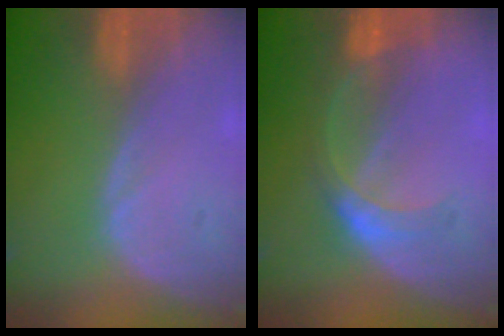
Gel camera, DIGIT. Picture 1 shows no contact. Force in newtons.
{"total": 5.2, "press": 4.8, "slide": 1.9}